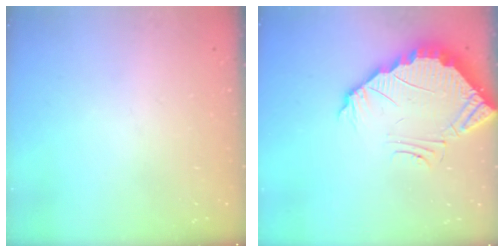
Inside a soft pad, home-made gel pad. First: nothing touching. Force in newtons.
{"total": 3.8, "press": 3.8, "slide": 0.2}